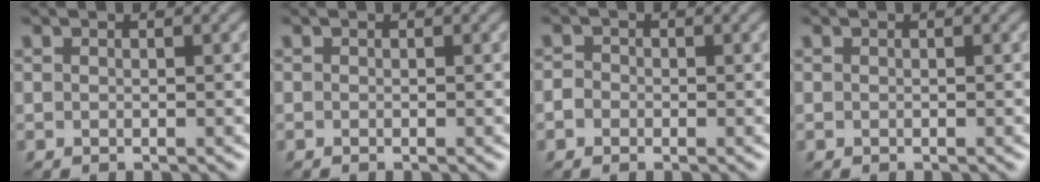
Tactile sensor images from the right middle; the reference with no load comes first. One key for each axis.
{"total": 0.0}
{"total": 1.3, "fx": -0.4, "fy": 1.2, "fz": 0.5, "tx": -0.002, "ty": 0.003, "tz": -0.012}
{"total": 0.0}